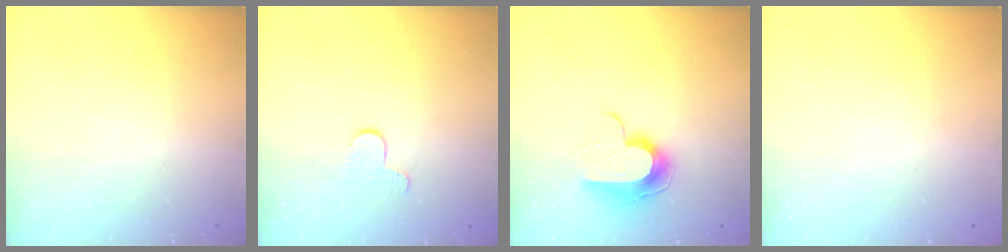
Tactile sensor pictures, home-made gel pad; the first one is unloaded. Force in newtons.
{"total": 4.4, "press": 4.4, "slide": 0.4}
{"total": 11.8, "press": 11.8, "slide": 0.7}
{"total": 0.0}